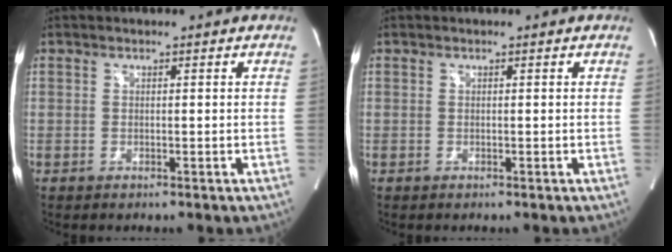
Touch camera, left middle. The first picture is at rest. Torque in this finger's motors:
{"motor_torque": [-0.01, 0.00, 0.00, 0.00]}